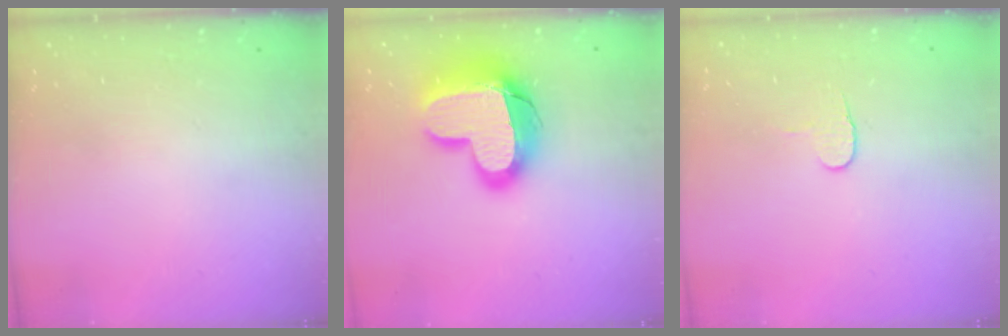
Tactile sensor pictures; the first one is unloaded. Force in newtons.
{"total": 18.9, "press": 18.9, "slide": 1.2}
{"total": 5.4, "press": 5.4, "slide": 0.5}